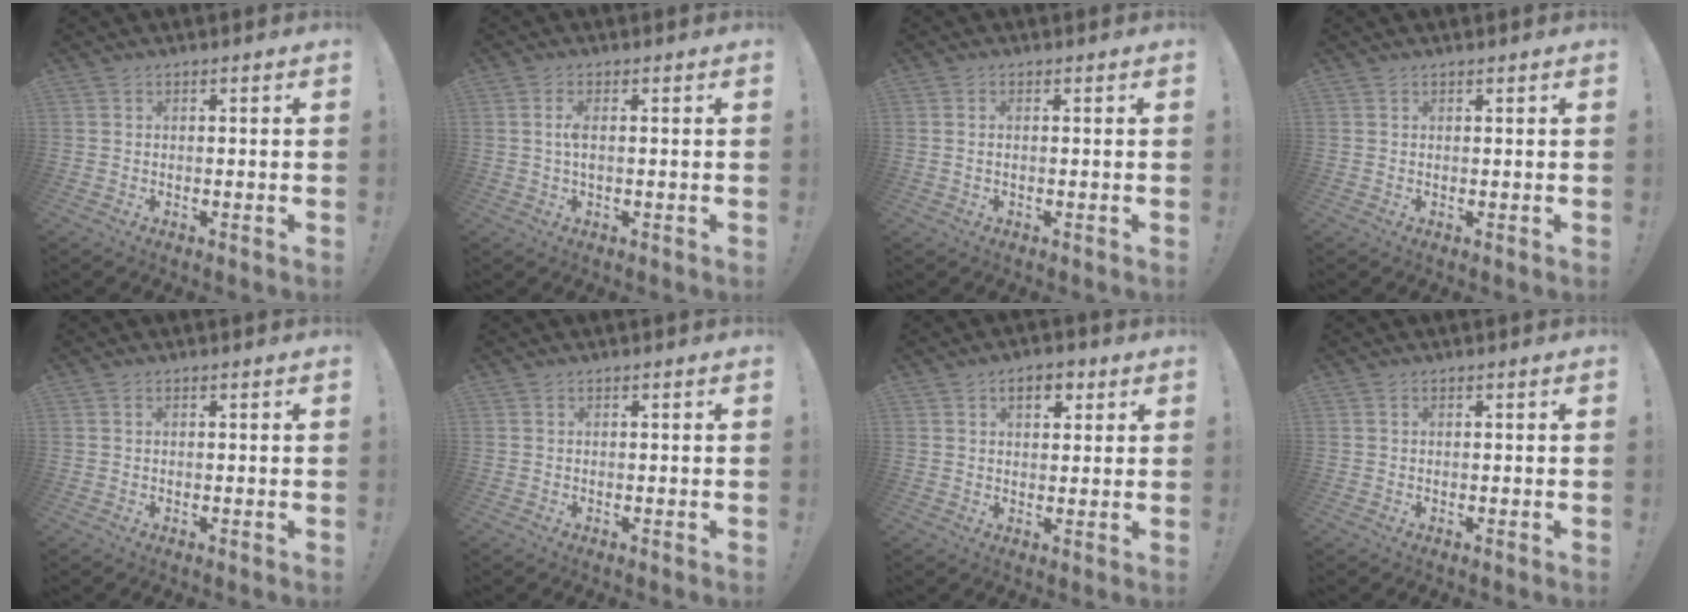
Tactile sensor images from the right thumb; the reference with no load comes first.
{"total": 3.5, "force": [0.2, 0.9, 3.4], "torque": [-0.073, 0.001, 0.001]}
{"total": 1.2, "force": [0.1, -0.1, 1.2], "torque": [-0.024, -0.001, 0.002]}
{"total": 0.7, "force": [0.7, 0.1, -0.1], "torque": [0.009, -0.003, 0.012]}
{"total": 0.0}
{"total": 0.0}
{"total": 5.7, "force": [2.5, 3.5, 3.7], "torque": [-0.049, 0.002, 0.041]}
{"total": 0.0}